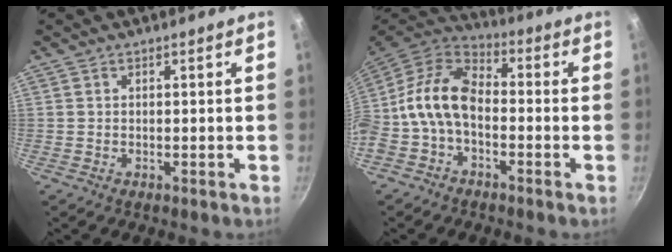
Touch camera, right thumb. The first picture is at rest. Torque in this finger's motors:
{"motor_torque": [2.51, 2.50, 1.40, -1.37, 0.47]}